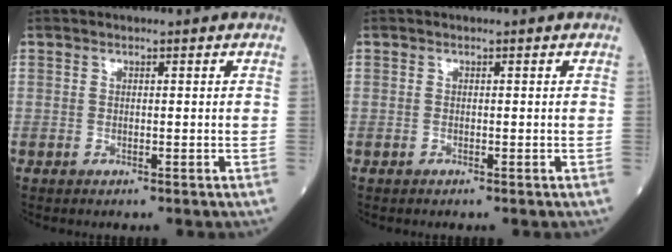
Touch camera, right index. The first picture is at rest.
{"total": 0.0}